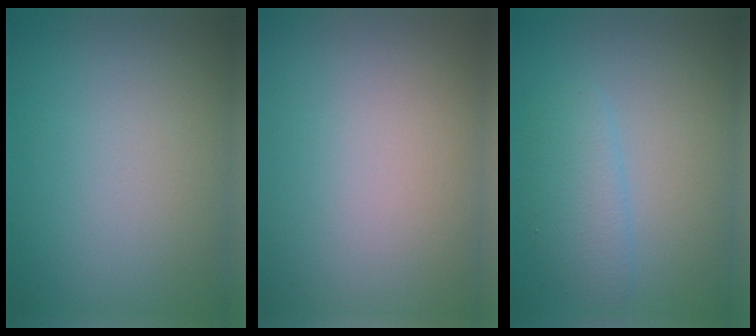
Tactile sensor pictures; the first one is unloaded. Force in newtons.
{"total": 0.5, "press": 0.5, "slide": 0.0}
{"total": 2.4, "press": 2.4, "slide": 0.1}